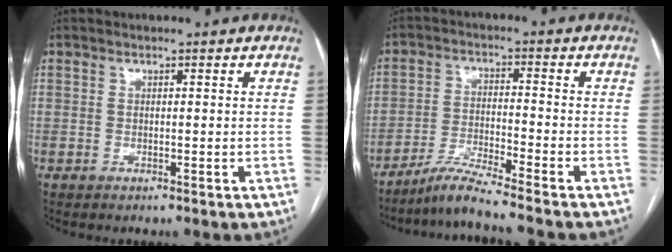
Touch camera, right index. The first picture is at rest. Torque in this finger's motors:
{"motor_torque": [-0.51, -0.47, 0.05, 0.00]}